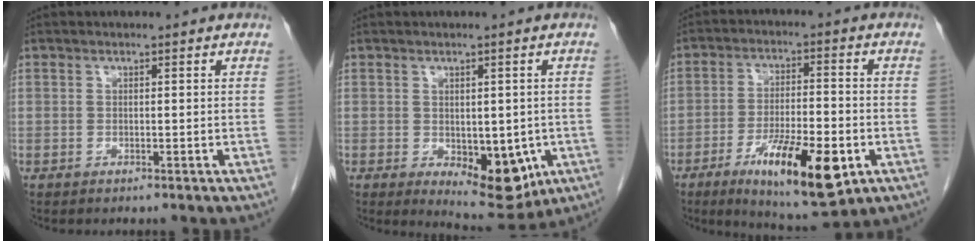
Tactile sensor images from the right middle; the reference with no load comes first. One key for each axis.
{"total": 8.6, "fx": -2.3, "fy": 4.1, "fz": 7.2, "tx": -0.084, "ty": -0.014, "tz": -0.016}
{"total": 14.4, "fx": -6.1, "fy": 3.3, "fz": 12.7, "tx": -0.213, "ty": -0.021, "tz": -0.089}